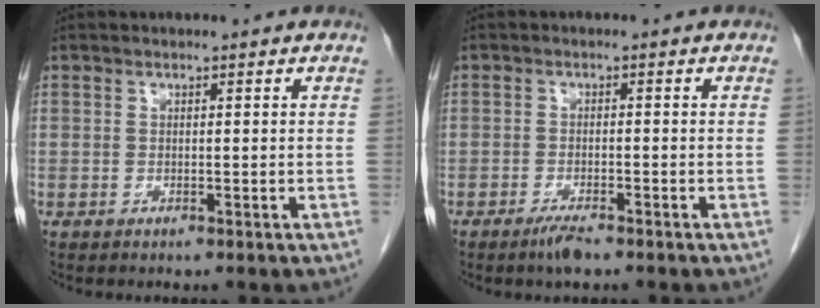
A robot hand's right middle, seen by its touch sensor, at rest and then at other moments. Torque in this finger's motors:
{"motor_torque": [0.75, -0.26, 0.33, 0.07]}